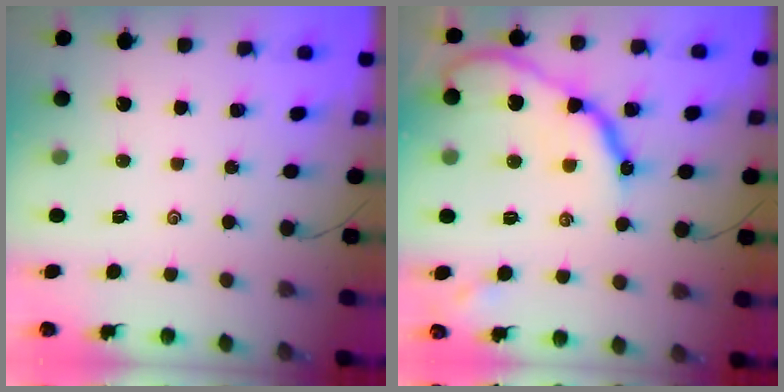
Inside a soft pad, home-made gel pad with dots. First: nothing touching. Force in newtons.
{"total": 12.4, "press": 12.4, "slide": 0.6}